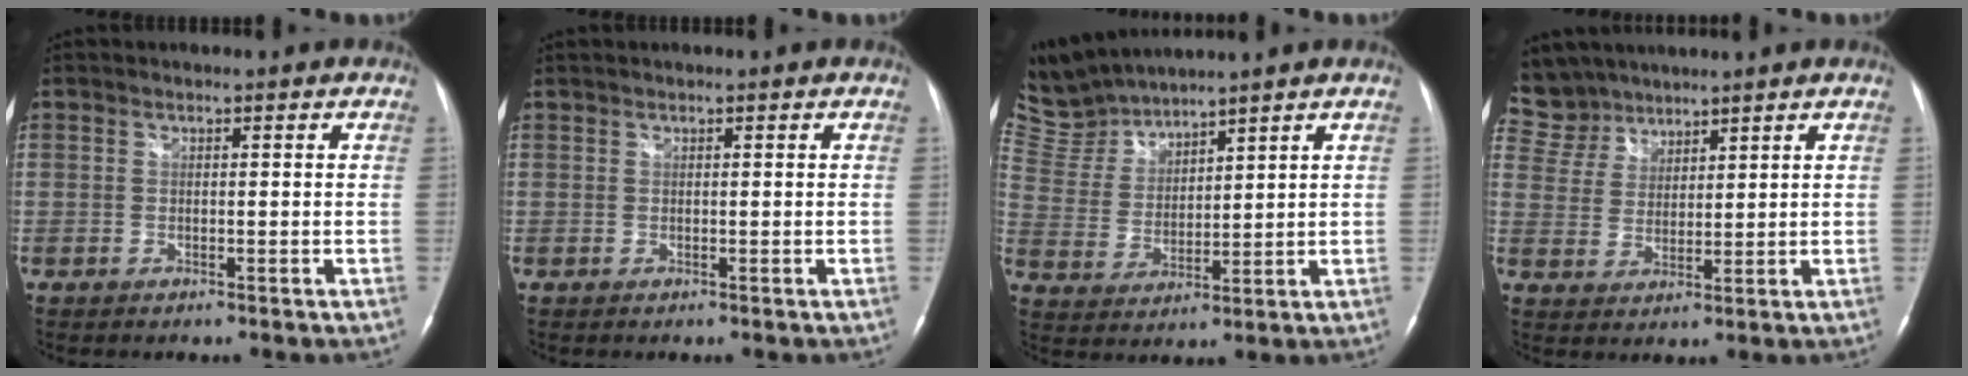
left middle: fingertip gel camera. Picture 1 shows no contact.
{"total": 0.0}
{"total": 7.7, "force": [7.7, 0.3, 0.0], "torque": [-0.027, 0.014, 0.175]}
{"total": 7.5, "force": [6.6, 3.4, -0.4], "torque": [0.005, 0.010, 0.139]}